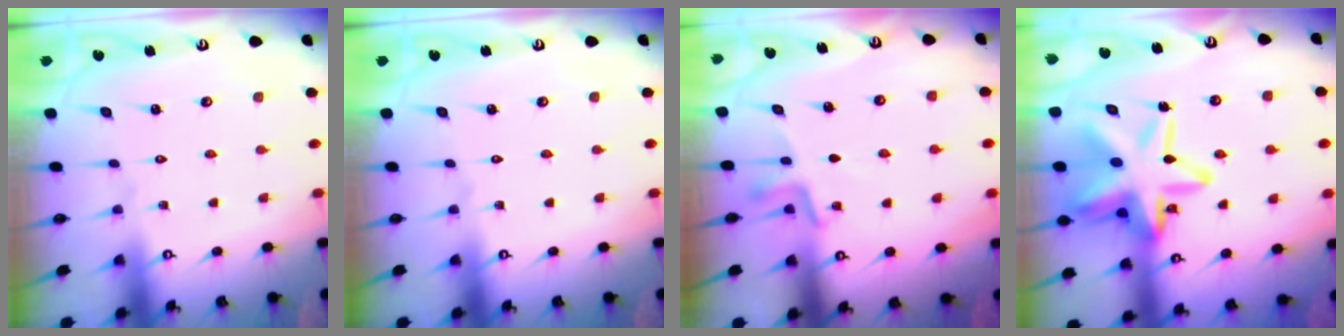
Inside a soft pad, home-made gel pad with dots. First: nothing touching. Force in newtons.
{"total": 0.0}
{"total": 6.3, "press": 6.2, "slide": 1.1}
{"total": 23.3, "press": 23.2, "slide": 1.7}